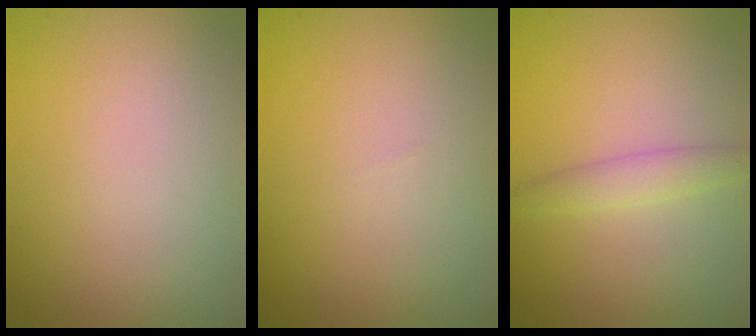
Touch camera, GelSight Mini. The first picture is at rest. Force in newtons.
{"total": 0.0}
{"total": 1.9, "press": 1.9, "slide": 0.1}